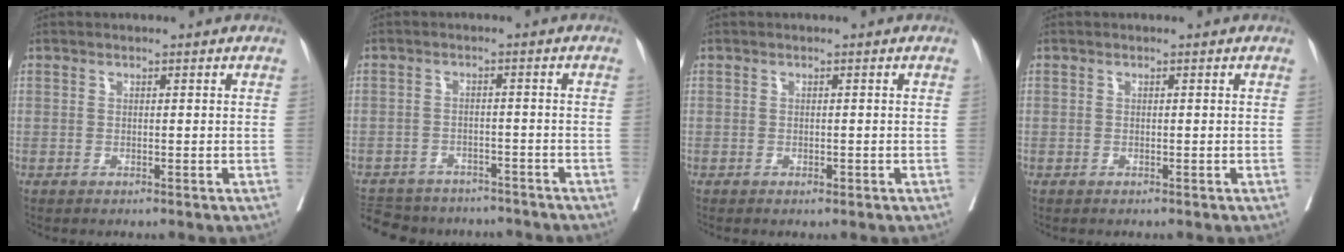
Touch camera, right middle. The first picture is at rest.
{"total": 14.7, "force": [-12.6, 6.4, 4.1], "torque": [-0.109, 0.006, -0.159]}
{"total": 0.6, "force": [-0.3, 0.2, 0.4], "torque": [-0.006, 0.000, -0.004]}
{"total": 0.6, "force": [-0.1, 0.6, -0.1], "torque": [0.008, 0.007, -0.006]}